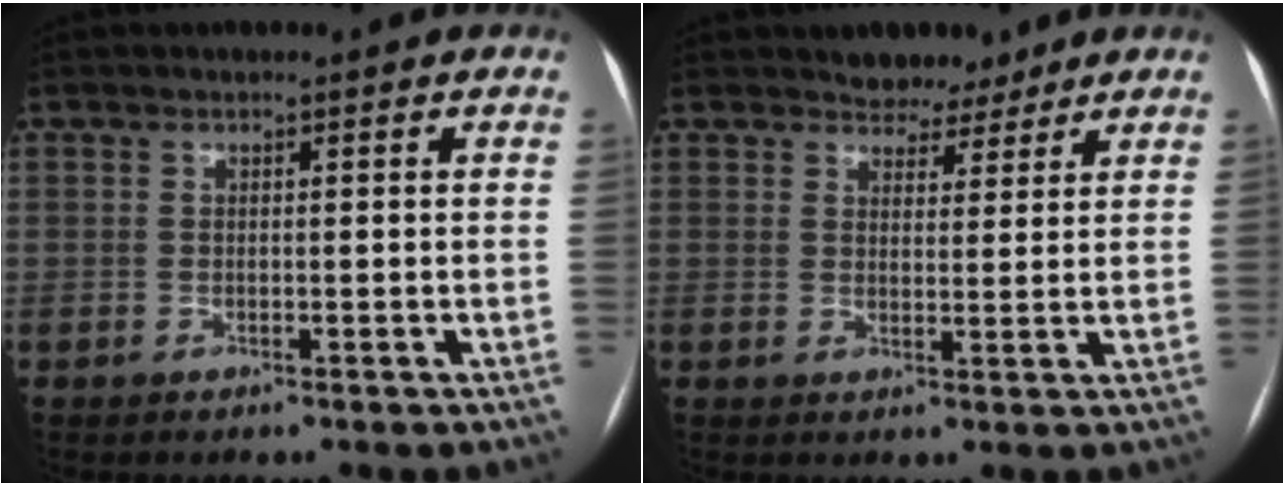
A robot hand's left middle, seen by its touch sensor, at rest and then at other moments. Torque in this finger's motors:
{"motor_torque": [0.02, -0.03, -0.01, -0.01]}